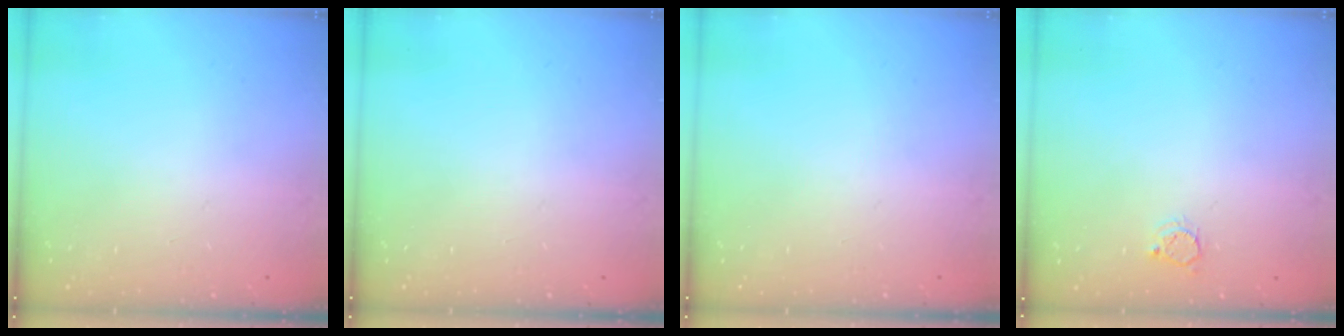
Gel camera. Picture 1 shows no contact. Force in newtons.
{"total": 0.0}
{"total": 0.0}
{"total": 3.2, "press": 3.2, "slide": 0.4}